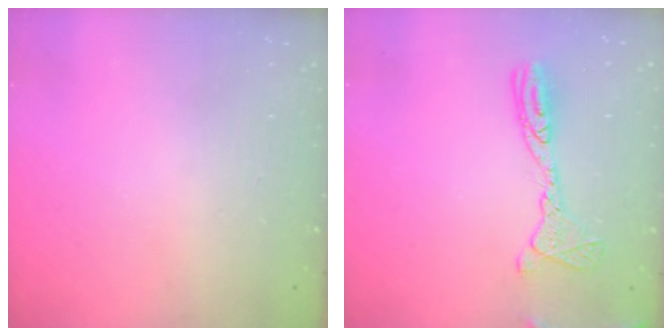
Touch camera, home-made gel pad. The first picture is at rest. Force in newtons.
{"total": 12.9, "press": 12.8, "slide": 1.2}